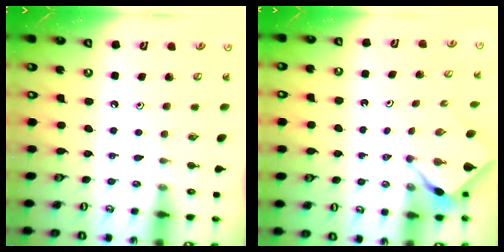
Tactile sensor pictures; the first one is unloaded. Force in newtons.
{"total": 2.3, "press": 2.3, "slide": 0.3}